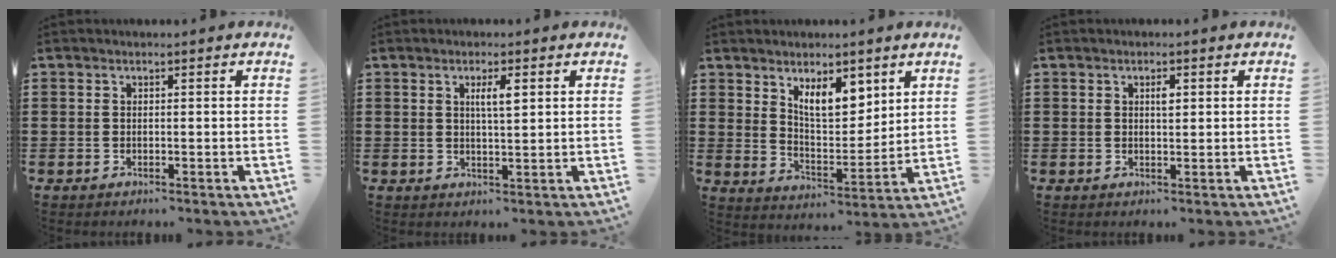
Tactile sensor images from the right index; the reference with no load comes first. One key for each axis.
{"total": 3.1, "fx": 1.1, "fy": 0.6, "fz": 2.8, "tx": -0.050, "ty": 0.002, "tz": 0.014}
{"total": 7.8, "fx": 5.1, "fy": 3.4, "fz": 4.7, "tx": -0.083, "ty": -0.017, "tz": 0.089}
{"total": 1.7, "fx": 0.5, "fy": 0.6, "fz": 1.4, "tx": -0.022, "ty": 0.002, "tz": 0.005}